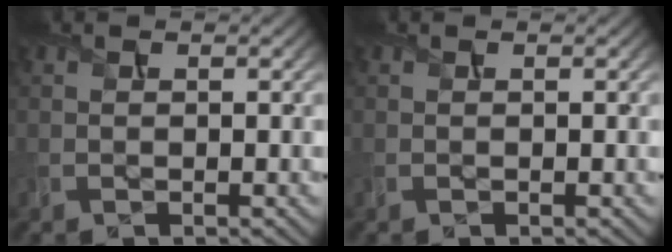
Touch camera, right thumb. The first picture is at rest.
{"total": 0.0}